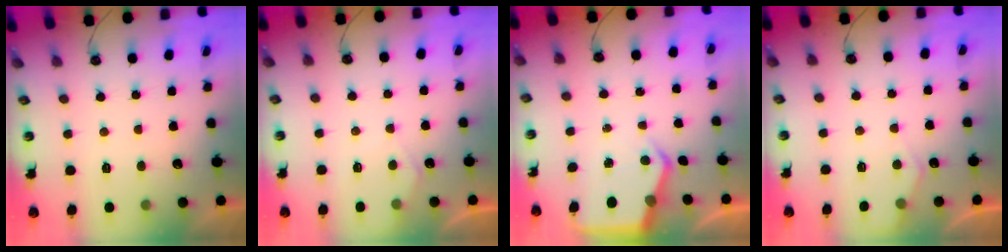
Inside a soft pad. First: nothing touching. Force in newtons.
{"total": 4.0, "press": 4.0, "slide": 0.5}
{"total": 4.7, "press": 4.7, "slide": 0.5}
{"total": 4.4, "press": 4.3, "slide": 0.5}